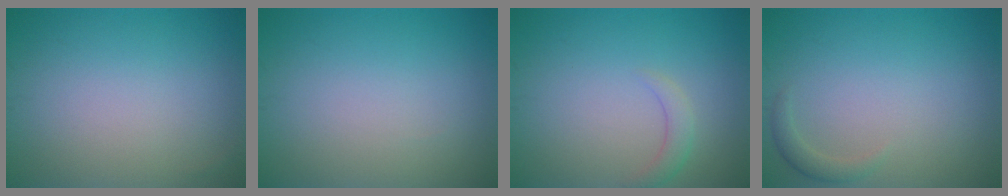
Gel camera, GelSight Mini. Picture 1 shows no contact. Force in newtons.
{"total": 0.0}
{"total": 1.5, "press": 1.5, "slide": 0.2}
{"total": 1.2, "press": 1.2, "slide": 0.2}